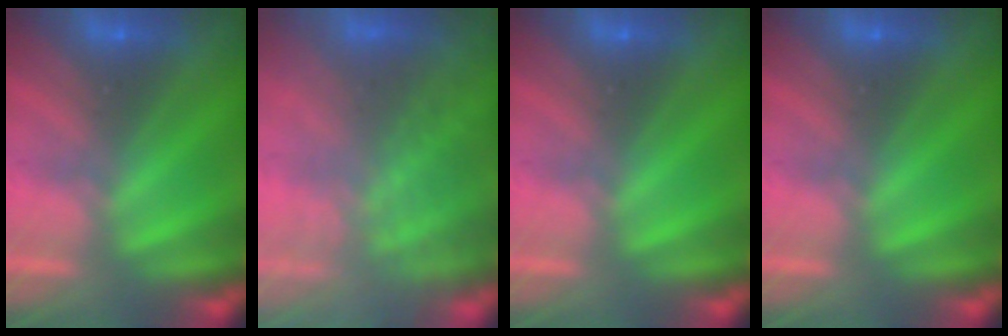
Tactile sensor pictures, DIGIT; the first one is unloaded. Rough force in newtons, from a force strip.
{"total": 7.1}
{"total": 0.0}
{"total": 0.0}